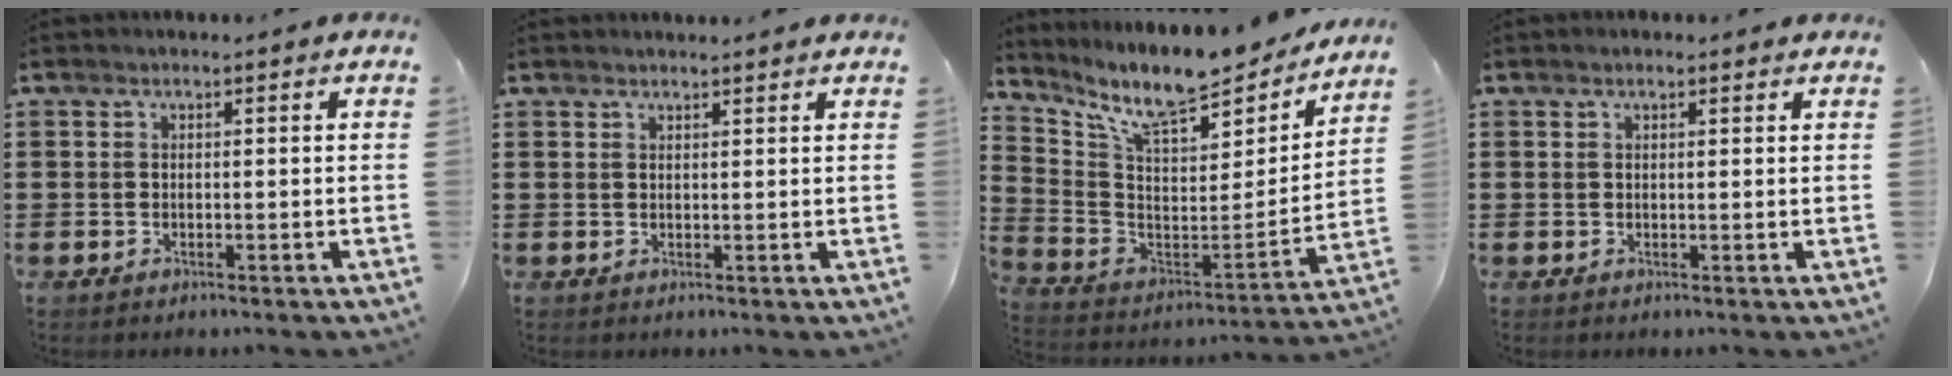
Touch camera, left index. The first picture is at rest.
{"total": 1.1, "force": [1.1, -0.1, 0.1], "torque": [-0.004, -0.003, 0.022]}
{"total": 11.3, "force": [9.8, 1.7, 5.4], "torque": [-0.139, -0.072, 0.167]}
{"total": 0.8, "force": [0.6, 0.3, 0.4], "torque": [-0.010, 0.002, 0.011]}